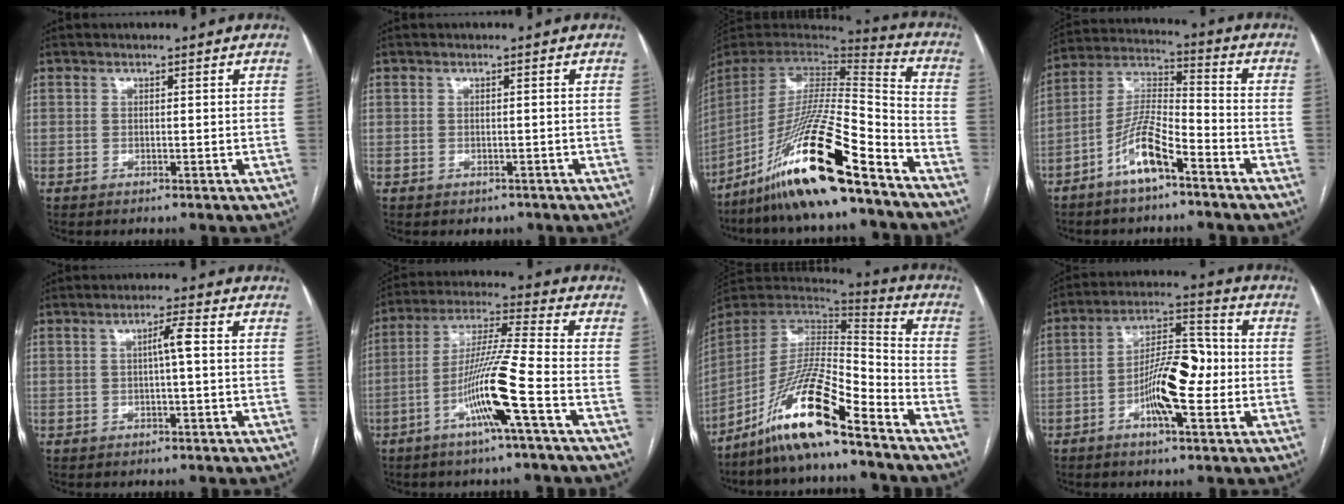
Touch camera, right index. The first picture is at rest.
{"total": 1.6, "force": [-0.9, 1.3, 0.2], "torque": [-0.002, 0.003, -0.006]}
{"total": 22.1, "force": [-15.5, 0.9, 15.7], "torque": [-0.313, -0.022, -0.283]}
{"total": 9.8, "force": [-5.8, 2.2, 7.7], "torque": [-0.166, 0.004, -0.113]}
{"total": 2.6, "force": [0.1, -0.1, 2.6], "torque": [-0.044, 0.004, 0.002]}
{"total": 11.8, "force": [-4.8, -1.3, 10.7], "torque": [-0.208, 0.001, -0.095]}
{"total": 15.8, "force": [-11.2, 1.3, 11.1], "torque": [-0.211, 0.000, -0.205]}
{"total": 10.8, "force": [-2.5, 2.9, 10.1], "torque": [-0.186, 0.019, -0.043]}